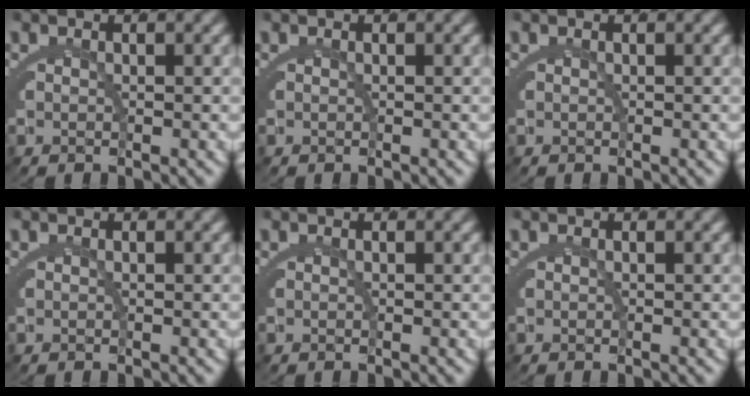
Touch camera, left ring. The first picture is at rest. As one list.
[{"total": 0.0}, {"total": 0.0}, {"total": 0.0}, {"total": 0.0}, {"total": 0.0}]